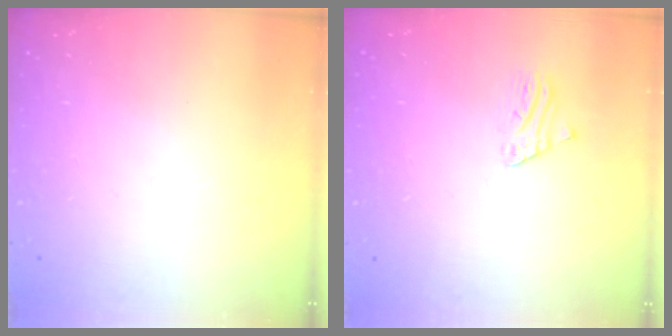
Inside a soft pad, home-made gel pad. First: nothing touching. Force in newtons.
{"total": 1.2, "press": 1.2, "slide": 0.1}